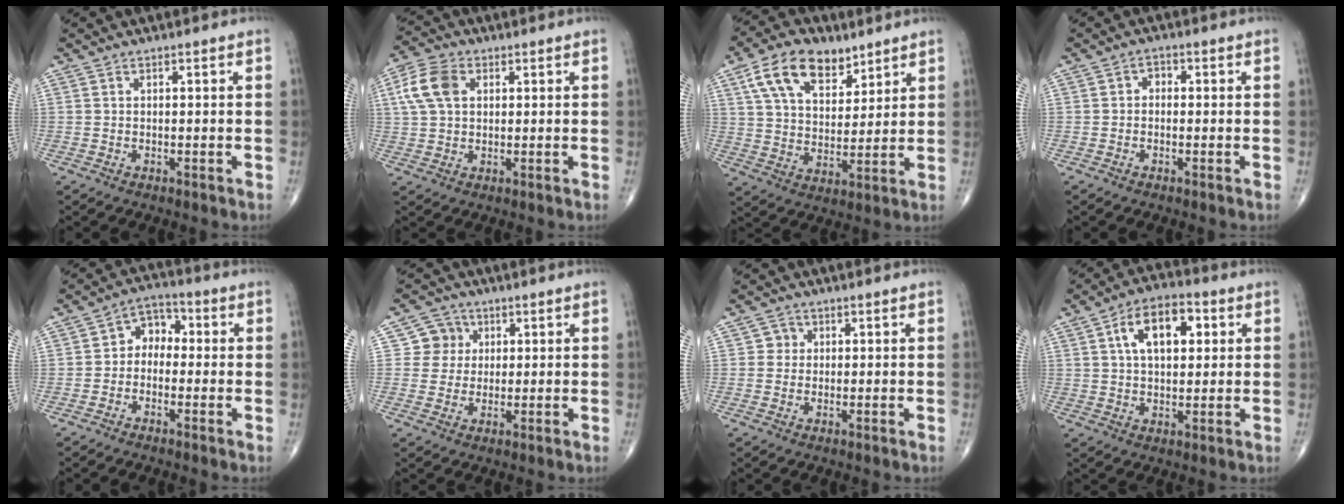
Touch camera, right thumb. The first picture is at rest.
{"total": 8.4, "force": [2.2, 5.7, 5.8], "torque": [-0.119, 0.012, 0.040]}
{"total": 14.2, "force": [7.9, 8.1, 8.6], "torque": [-0.121, -0.027, 0.146]}
{"total": 1.9, "force": [-0.1, 1.5, 1.1], "torque": [-0.004, 0.009, -0.011]}
{"total": 5.8, "force": [-0.6, 4.4, 3.7], "torque": [-0.030, 0.028, -0.029]}
{"total": 5.3, "force": [1.3, 5.1, 0.6], "torque": [0.022, 0.003, 0.016]}
{"total": 2.3, "force": [0.4, 2.2, 0.3], "torque": [0.010, 0.003, 0.000]}
{"total": 11.6, "force": [3.4, 6.4, 9.0], "torque": [-0.130, 0.011, 0.049]}